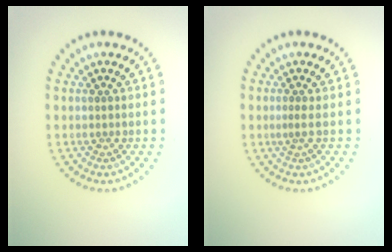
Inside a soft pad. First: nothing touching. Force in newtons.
{"total": 0.6, "press": 0.1, "slide": 0.6}